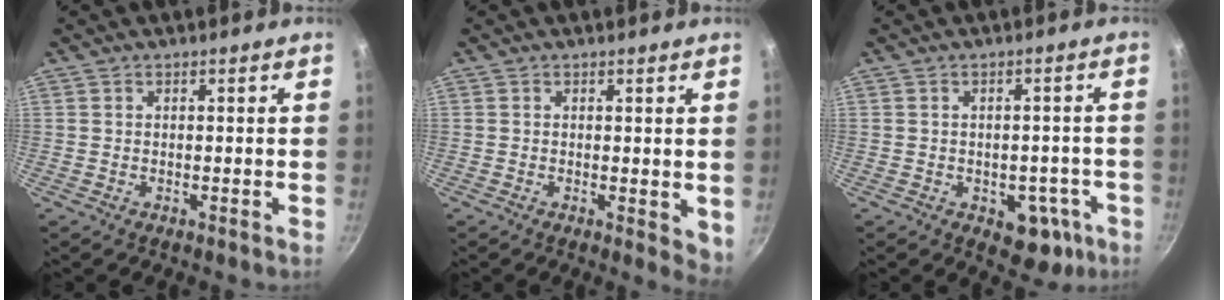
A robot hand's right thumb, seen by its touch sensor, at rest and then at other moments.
{"total": 3.7, "force": [0.2, 1.5, 3.4], "torque": [-0.039, -0.010, 0.002]}
{"total": 7.4, "force": [-3.3, 4.6, 4.7], "torque": [-0.026, 0.021, -0.033]}